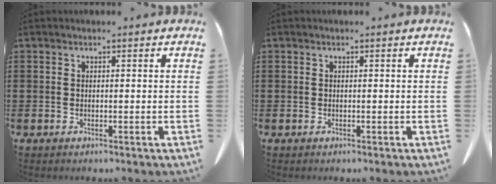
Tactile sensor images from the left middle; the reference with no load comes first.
{"total": 0.0}